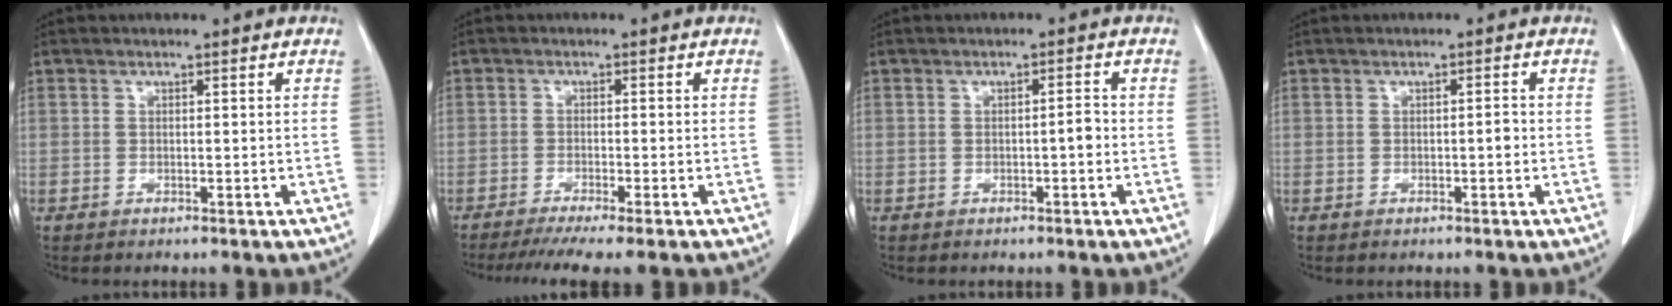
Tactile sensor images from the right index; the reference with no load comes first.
{"total": 7.0, "force": [-5.5, -0.4, 4.2], "torque": [-0.058, -0.015, -0.088]}
{"total": 1.6, "force": [-0.4, 0.3, 1.5], "torque": [-0.020, 0.002, -0.007]}
{"total": 1.1, "force": [-0.3, 0.2, 1.0], "torque": [-0.013, 0.002, -0.005]}